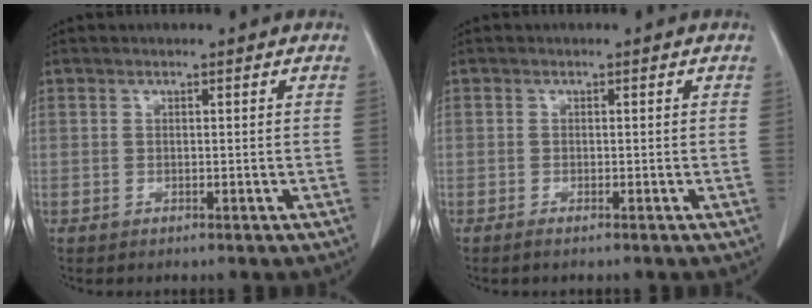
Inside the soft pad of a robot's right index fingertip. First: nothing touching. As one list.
[{"total": 0.8, "force": [-0.6, -0.1, 0.5], "torque": [-0.011, -0.002, -0.012]}]